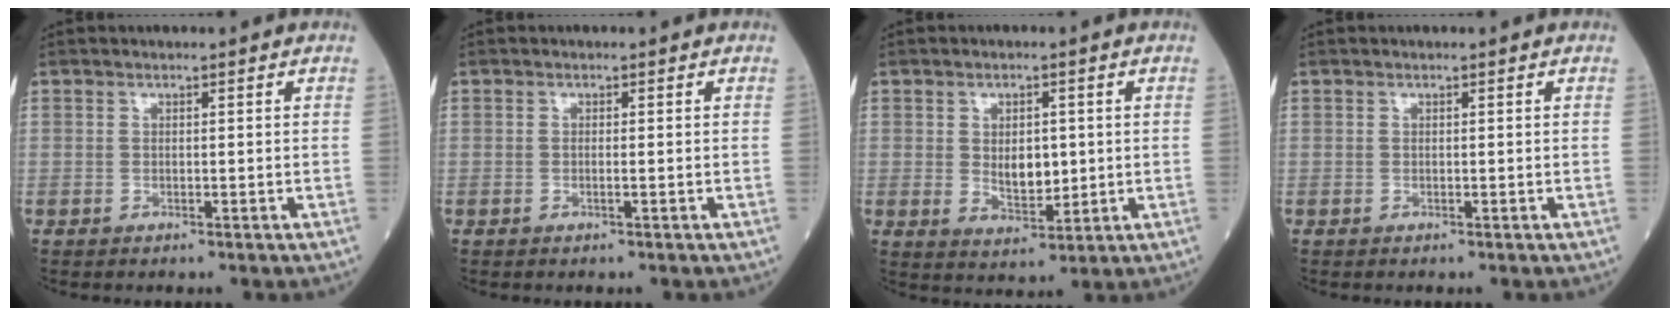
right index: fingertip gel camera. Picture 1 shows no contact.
{"total": 0.8, "force": [-0.1, 0.0, 0.7], "torque": [-0.018, -0.002, -0.002]}
{"total": 5.2, "force": [0.4, 2.7, 4.4], "torque": [-0.072, -0.007, 0.015]}
{"total": 0.0}